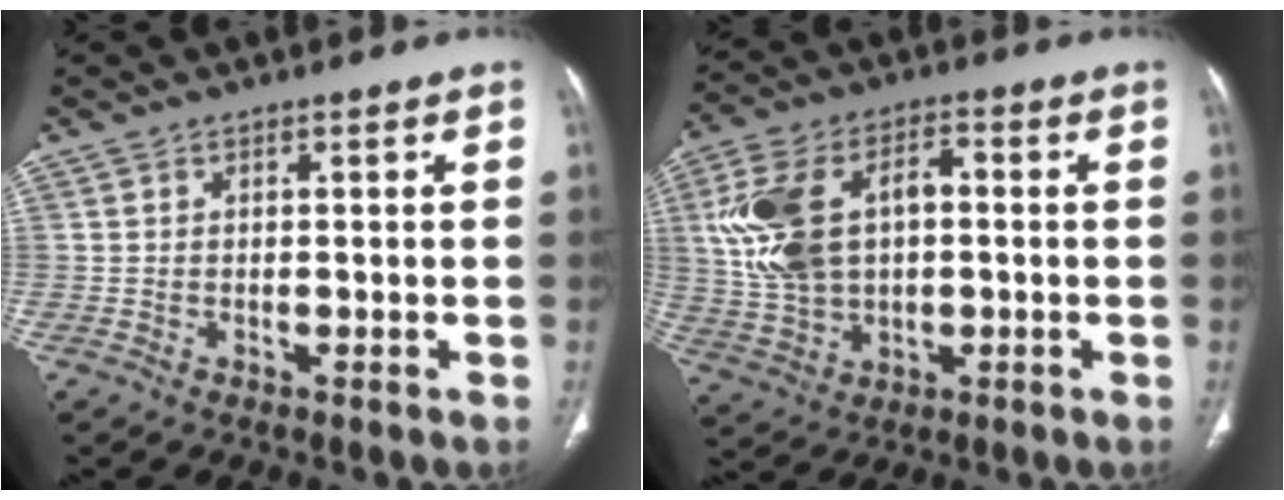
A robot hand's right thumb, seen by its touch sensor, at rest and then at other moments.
{"total": 15.7, "force": [1.6, 9.9, 12.1], "torque": [-0.227, 0.024, 0.034]}